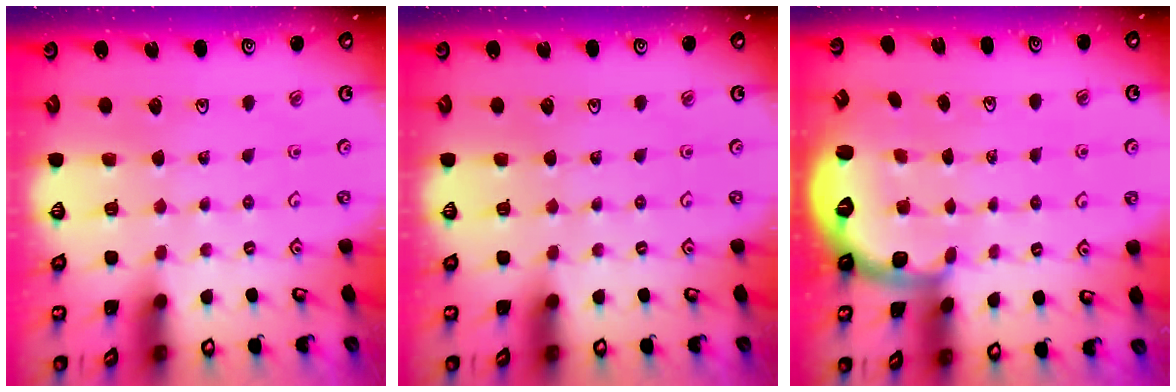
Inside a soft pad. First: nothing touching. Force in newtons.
{"total": 0.0}
{"total": 2.6, "press": 1.6, "slide": 2.1}